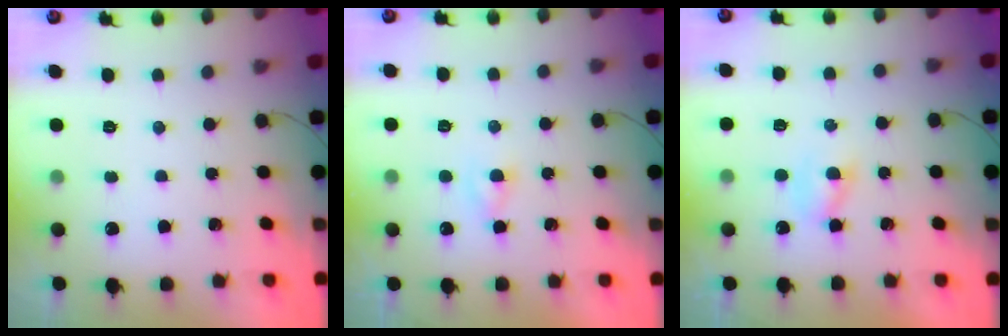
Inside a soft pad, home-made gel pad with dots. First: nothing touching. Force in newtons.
{"total": 1.6, "press": 1.4, "slide": 0.8}
{"total": 1.6, "press": 1.4, "slide": 0.8}